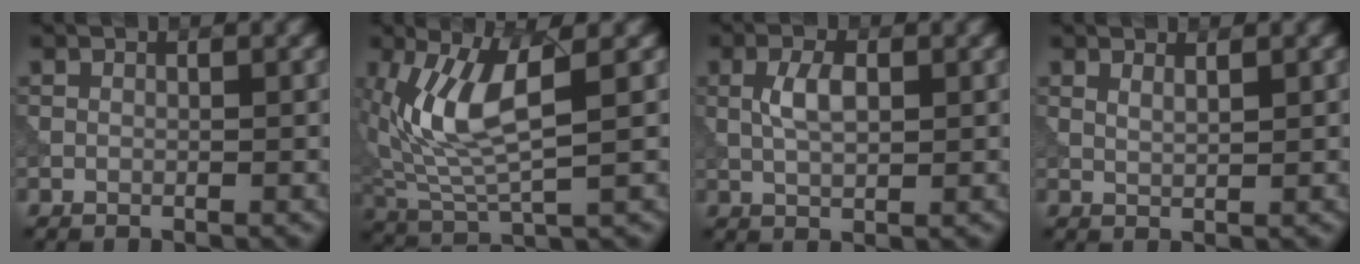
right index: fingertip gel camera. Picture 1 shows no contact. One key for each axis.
{"total": 7.3, "fx": 1.6, "fy": 2.5, "fz": 6.7, "tx": -0.152, "ty": -0.003, "tz": 0.034}
{"total": 2.7, "fx": 0.2, "fy": 1.2, "fz": 2.4, "tx": -0.053, "ty": 0.000, "tz": 0.006}
{"total": 0.9, "fx": 0.7, "fy": 0.0, "fz": 0.5, "tx": -0.013, "ty": -0.004, "tz": 0.015}